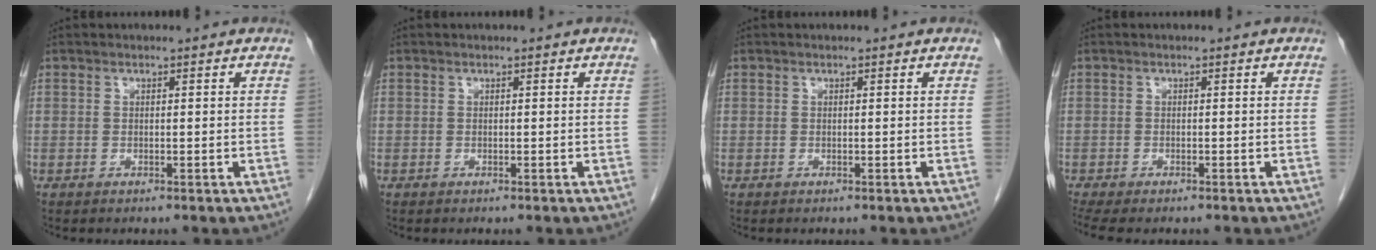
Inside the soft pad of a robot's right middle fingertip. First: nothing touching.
{"total": 0.0}
{"total": 0.0}
{"total": 5.1, "force": [-4.2, 1.4, 2.6], "torque": [-0.039, -0.006, -0.065]}